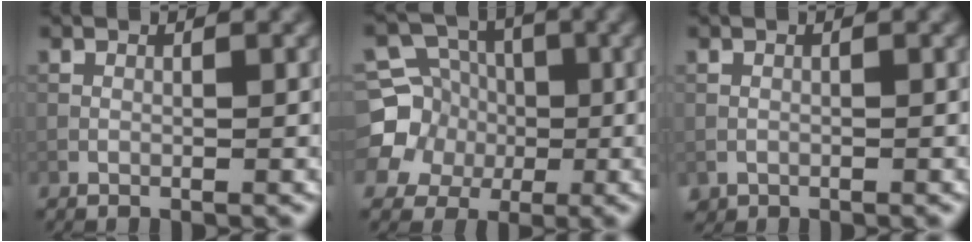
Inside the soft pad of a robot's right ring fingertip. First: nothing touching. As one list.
[{"total": 9.0, "force": [-0.6, 8.6, 2.5], "torque": [-0.077, 0.025, -0.039]}, {"total": 0.6, "force": [-0.4, 0.5, 0.0], "torque": [0.004, -0.006, -0.007]}]